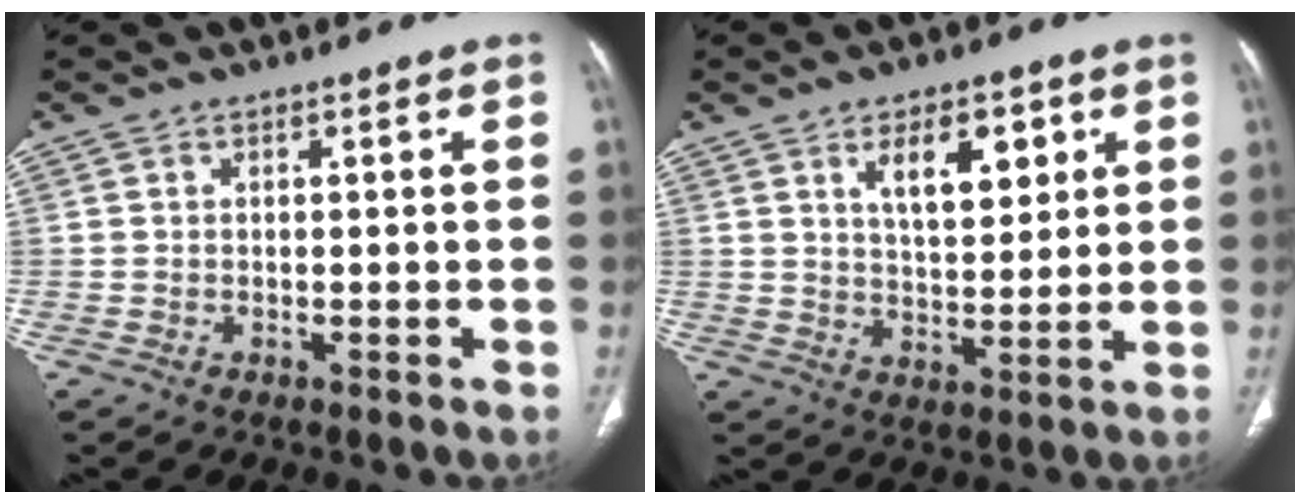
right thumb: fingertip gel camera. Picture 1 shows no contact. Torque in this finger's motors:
{"motor_torque": [0.05, 0.17, 0.05, 0.11, 0.05]}